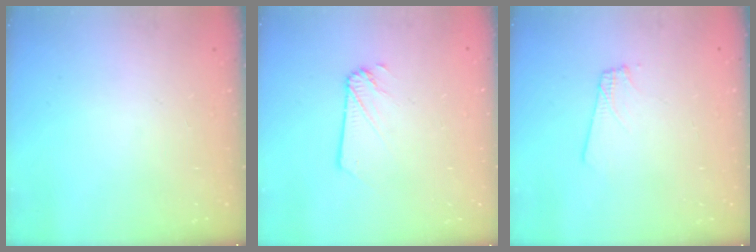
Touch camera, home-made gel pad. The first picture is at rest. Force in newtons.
{"total": 2.1, "press": 2.1, "slide": 0.0}
{"total": 1.8, "press": 1.8, "slide": 0.1}